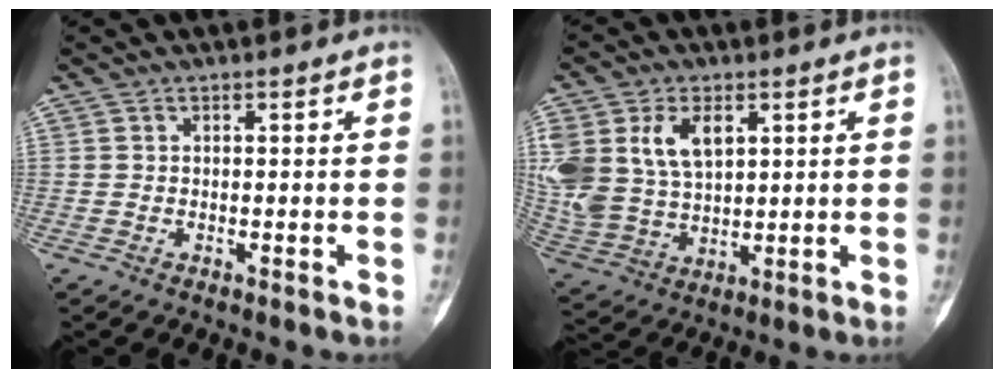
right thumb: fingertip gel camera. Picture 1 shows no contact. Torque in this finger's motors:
{"motor_torque": [-0.01, 0.68, 0.13, 0.08, 0.11]}